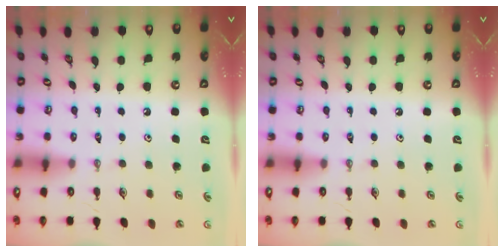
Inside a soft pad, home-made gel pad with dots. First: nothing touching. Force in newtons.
{"total": 0.0}